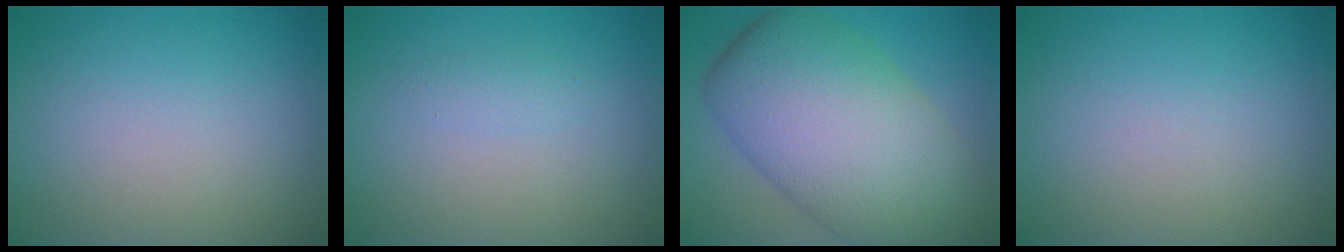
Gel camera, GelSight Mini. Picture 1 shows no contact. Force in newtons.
{"total": 0.8, "press": 0.8, "slide": 0.0}
{"total": 13.3, "press": 13.3, "slide": 0.7}
{"total": 0.0}